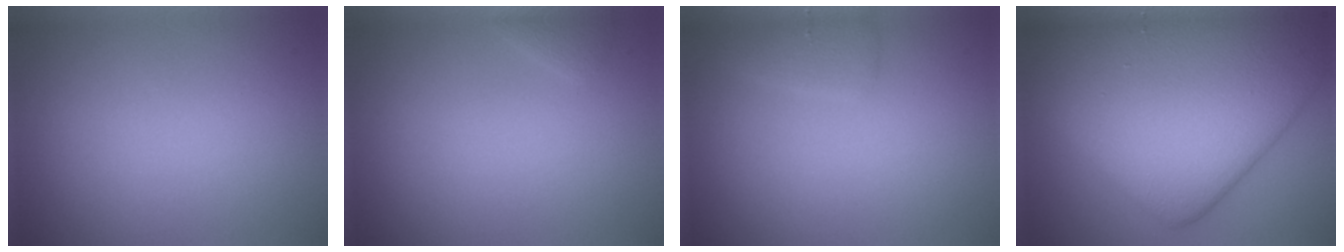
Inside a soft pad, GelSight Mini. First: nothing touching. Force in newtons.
{"total": 0.7, "press": 0.7, "slide": 0.1}
{"total": 1.4, "press": 1.4, "slide": 0.2}
{"total": 14.8, "press": 14.8, "slide": 0.5}